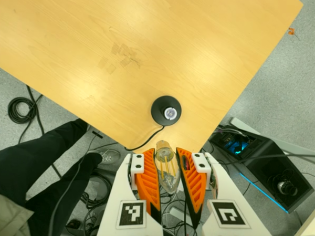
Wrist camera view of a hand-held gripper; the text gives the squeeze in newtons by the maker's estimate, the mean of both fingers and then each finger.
{"total": 22.7, "left": 24.5, "right": 20.9}